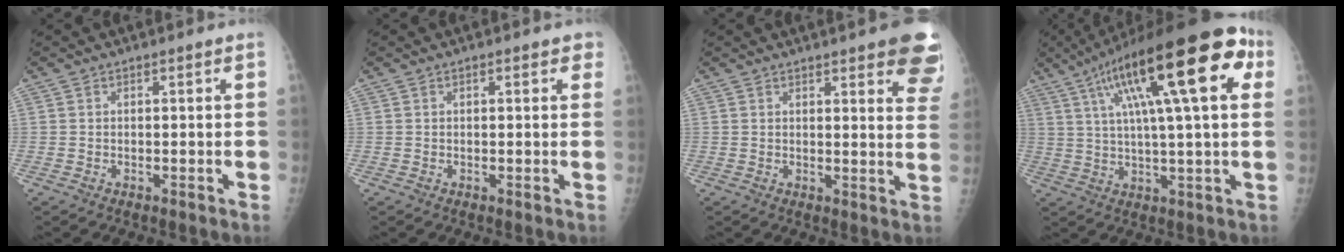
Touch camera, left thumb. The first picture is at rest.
{"total": 1.9, "force": [1.0, 0.9, 1.4], "torque": [-0.009, 0.000, 0.008]}
{"total": 12.5, "force": [8.0, 3.2, 9.1], "torque": [-0.081, -0.034, 0.078]}
{"total": 24.9, "force": [9.4, 6.2, 22.2], "torque": [-0.339, 0.022, 0.142]}